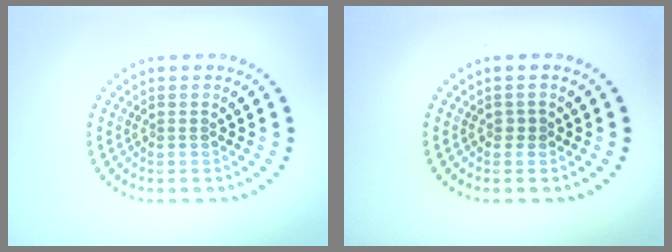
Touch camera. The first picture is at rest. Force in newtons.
{"total": 0.7, "press": 0.6, "slide": 0.2}